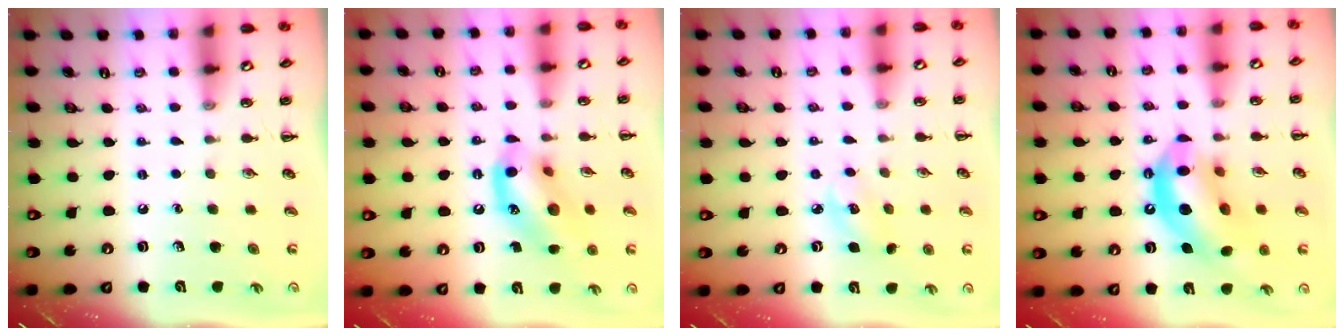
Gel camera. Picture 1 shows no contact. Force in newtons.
{"total": 13.6, "press": 13.5, "slide": 1.7}
{"total": 5.5, "press": 5.4, "slide": 1.0}
{"total": 15.8, "press": 15.2, "slide": 4.0}